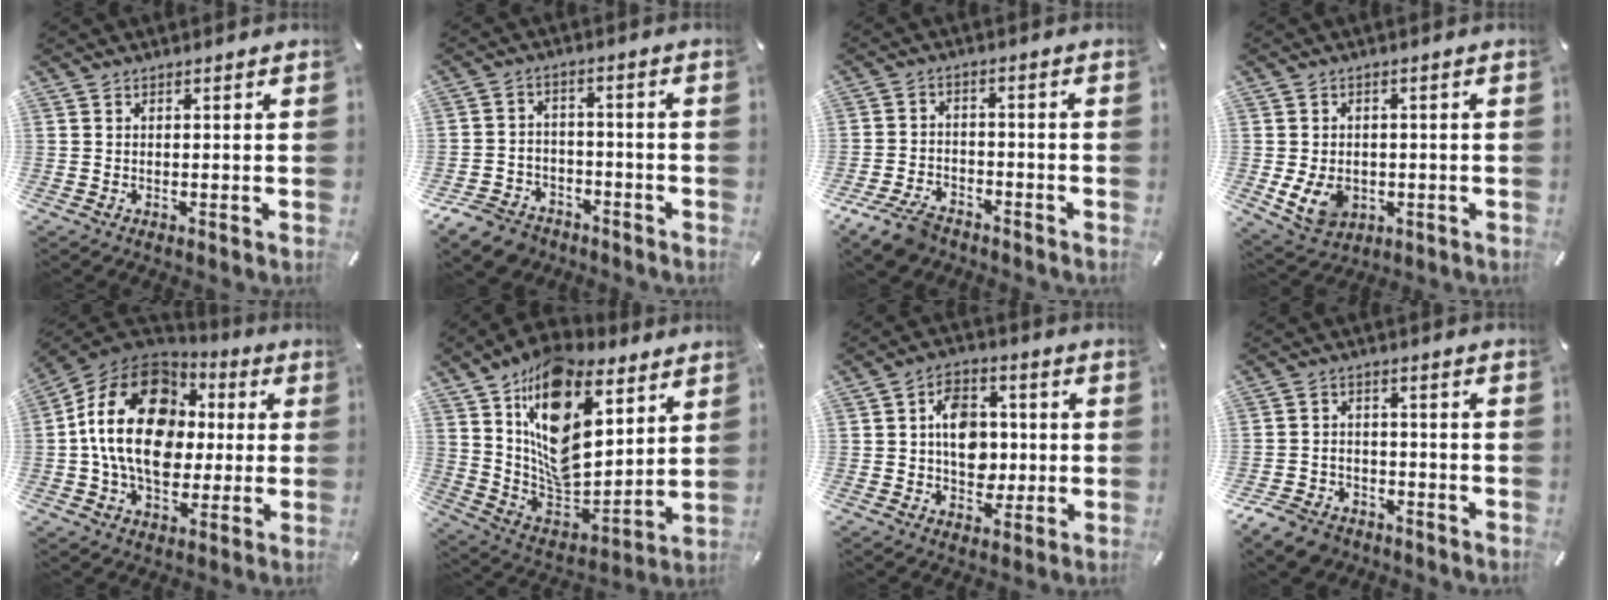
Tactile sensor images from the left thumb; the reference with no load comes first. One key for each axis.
{"total": 8.2, "fx": -6.1, "fy": 5.2, "fz": 2.0, "tx": -0.044, "ty": 0.037, "tz": -0.115}
{"total": 8.1, "fx": -6.0, "fy": 4.1, "fz": 3.5, "tx": -0.075, "ty": 0.027, "tz": -0.114}
{"total": 7.8, "fx": -1.4, "fy": 6.3, "fz": 4.4, "tx": -0.092, "ty": 0.003, "tz": -0.024}
{"total": 21.2, "fx": 1.2, "fy": 15.8, "fz": 14.1, "tx": -0.282, "ty": 0.013, "tz": 0.019}
{"total": 19.1, "fx": 9.1, "fy": 12.0, "fz": 11.8, "tx": -0.210, "ty": -0.066, "tz": 0.161}
{"total": 10.8, "fx": -0.3, "fy": 8.4, "fz": 6.8, "tx": -0.095, "ty": 0.011, "tz": -0.003}
{"total": 7.3, "fx": -5.6, "fy": 4.3, "fz": 2.0, "tx": -0.046, "ty": 0.030, "tz": -0.107}